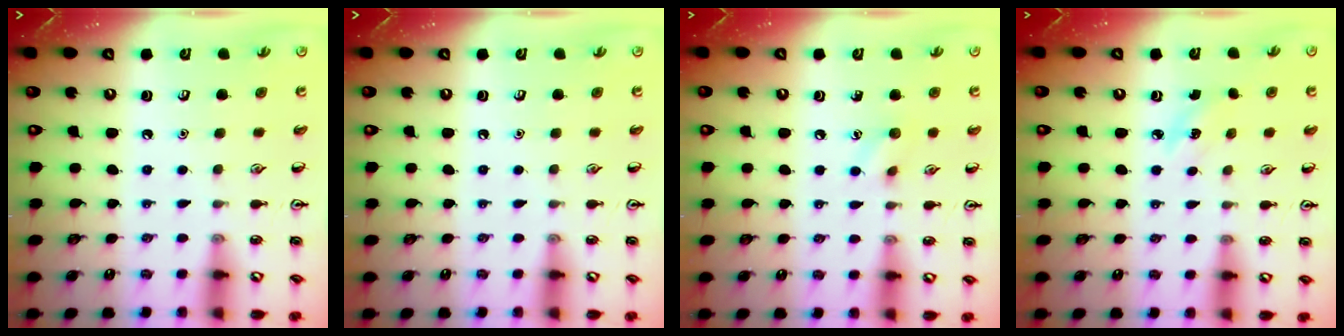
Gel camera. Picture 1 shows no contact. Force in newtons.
{"total": 0.0}
{"total": 6.3, "press": 6.1, "slide": 1.8}
{"total": 3.5, "press": 3.3, "slide": 1.2}